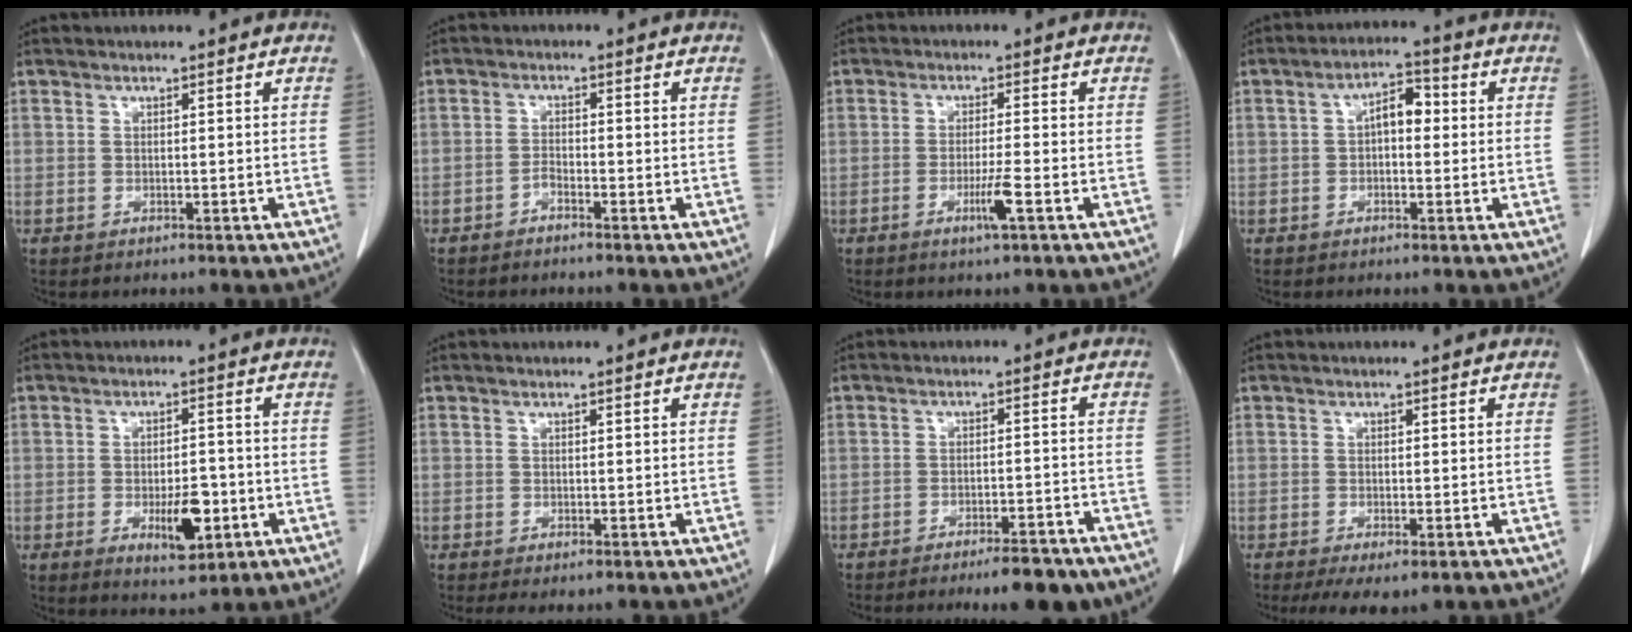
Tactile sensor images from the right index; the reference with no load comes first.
{"total": 1.5, "force": [-1.3, 0.1, 0.7], "torque": [-0.011, 0.003, -0.026]}
{"total": 3.9, "force": [-1.7, -0.4, 3.4], "torque": [-0.067, -0.009, -0.033]}
{"total": 4.9, "force": [0.3, 2.4, 4.2], "torque": [-0.070, 0.023, 0.001]}
{"total": 6.8, "force": [-2.3, 2.5, 5.9], "torque": [-0.090, -0.004, -0.027]}
{"total": 1.7, "force": [-1.1, 0.5, 1.2], "torque": [-0.016, -0.003, -0.015]}
{"total": 9.0, "force": [-7.5, 1.6, 4.6], "torque": [-0.044, -0.002, -0.107]}
{"total": 5.5, "force": [-3.6, 1.6, 3.8], "torque": [-0.054, -0.014, -0.053]}